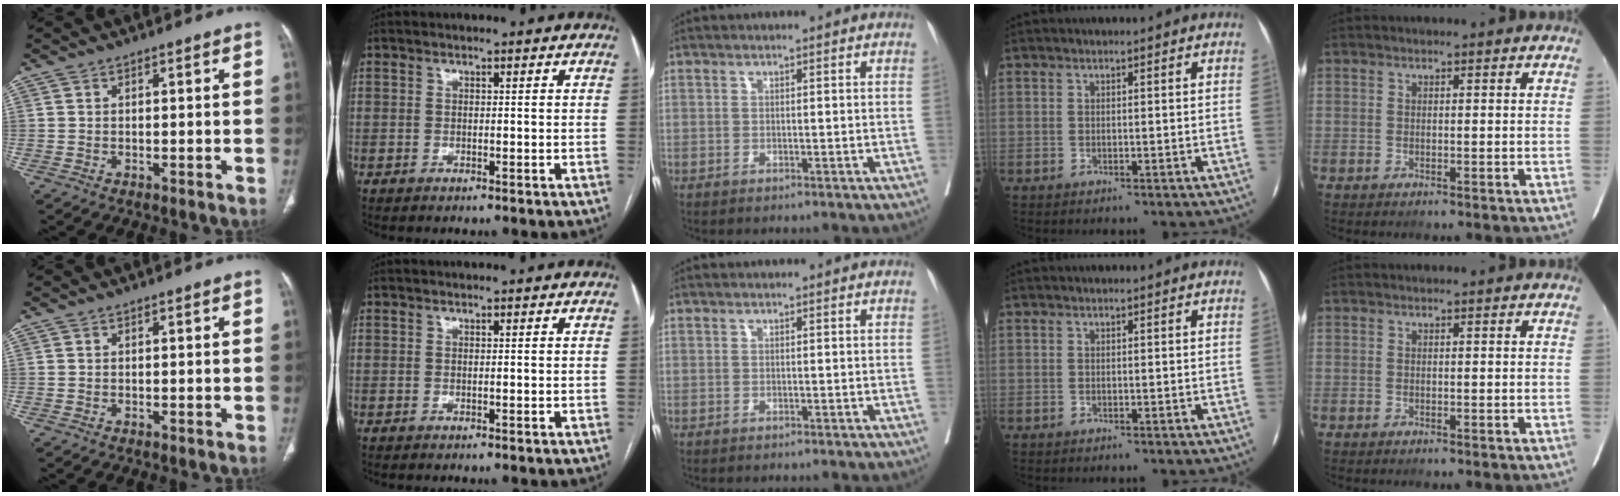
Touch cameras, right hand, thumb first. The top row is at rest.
{}